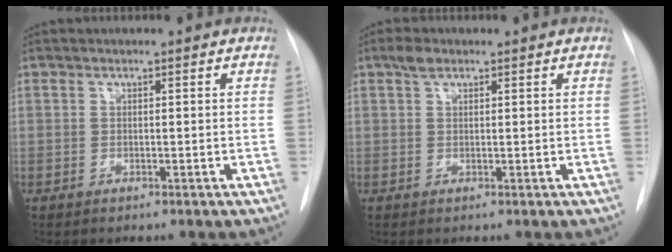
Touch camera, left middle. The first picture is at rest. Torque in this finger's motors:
{"motor_torque": [0.54, -0.32, -0.05, 0.00]}